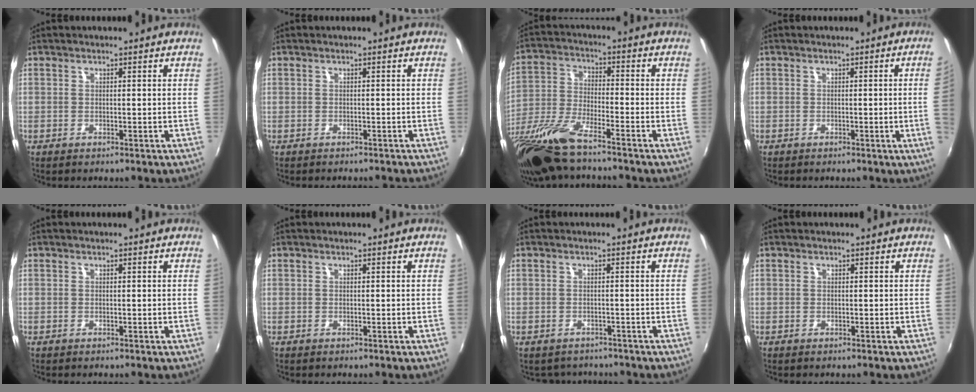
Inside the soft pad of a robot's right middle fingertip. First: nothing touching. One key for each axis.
{"total": 1.5, "fx": -1.4, "fy": 0.3, "fz": 0.5, "tx": -0.015, "ty": -0.009, "tz": -0.019}
{"total": 15.0, "fx": -11.5, "fy": 2.4, "fz": 9.3, "tx": -0.201, "ty": -0.041, "tz": -0.225}
{"total": 3.2, "fx": -0.1, "fy": -1.7, "fz": 2.6, "tx": -0.041, "ty": -0.012, "tz": 0.004}
{"total": 0.0}
{"total": 0.0}
{"total": 3.4, "fx": -2.9, "fy": 1.6, "fz": 0.3, "tx": -0.013, "ty": -0.008, "tz": -0.040}
{"total": 0.0}